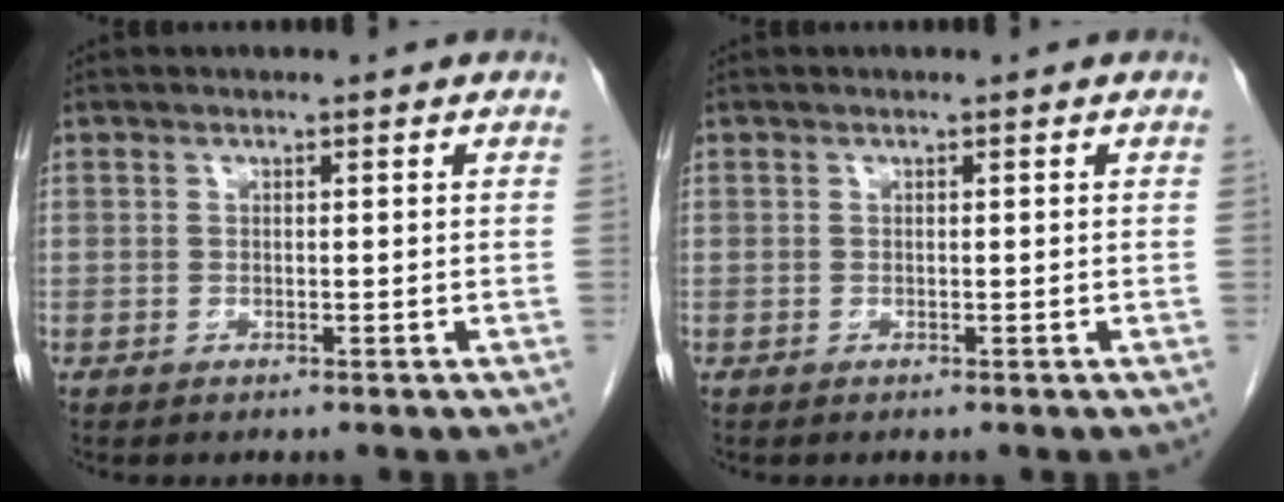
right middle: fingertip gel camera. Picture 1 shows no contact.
{"total": 0.0}